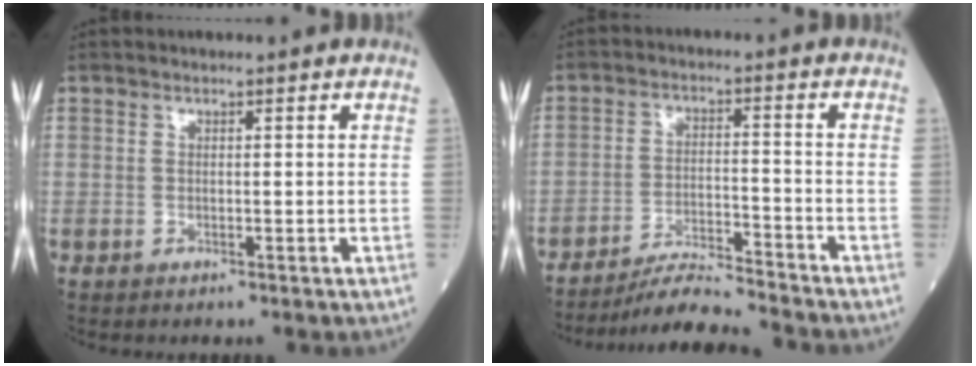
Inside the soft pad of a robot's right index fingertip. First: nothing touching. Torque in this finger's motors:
{"motor_torque": [-0.16, -0.55, 0.20, 0.04]}